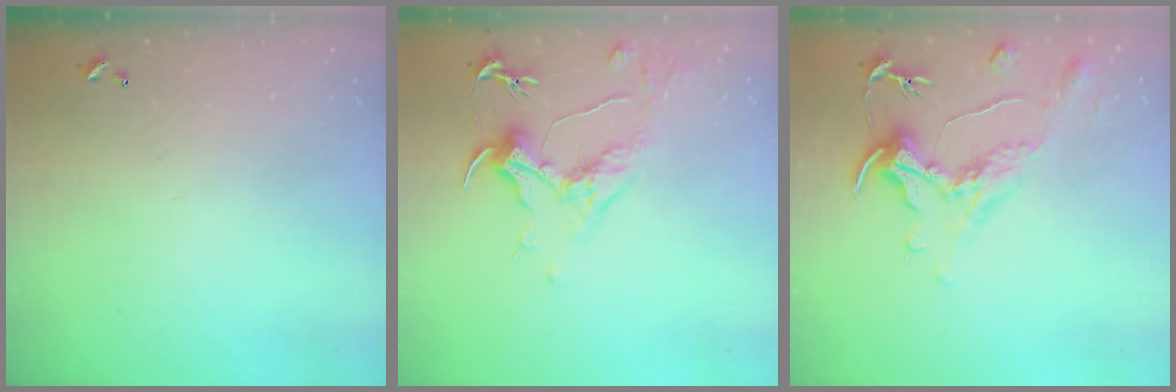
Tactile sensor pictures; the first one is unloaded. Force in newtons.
{"total": 1.5, "press": 1.3, "slide": 0.8}
{"total": 2.1, "press": 1.7, "slide": 1.3}